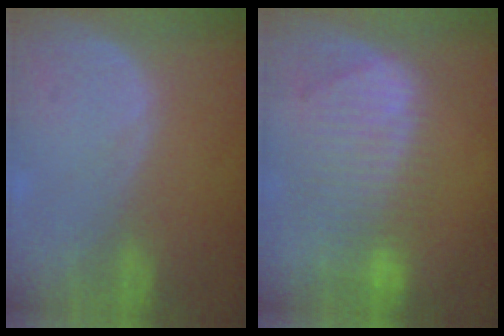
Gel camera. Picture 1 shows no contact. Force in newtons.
{"total": 9.3, "press": 8.2, "slide": 4.4}